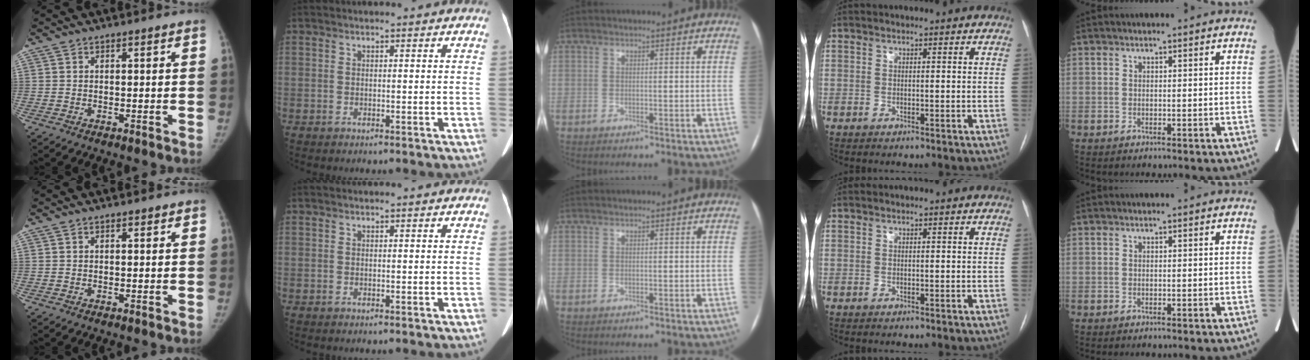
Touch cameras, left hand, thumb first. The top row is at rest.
{}